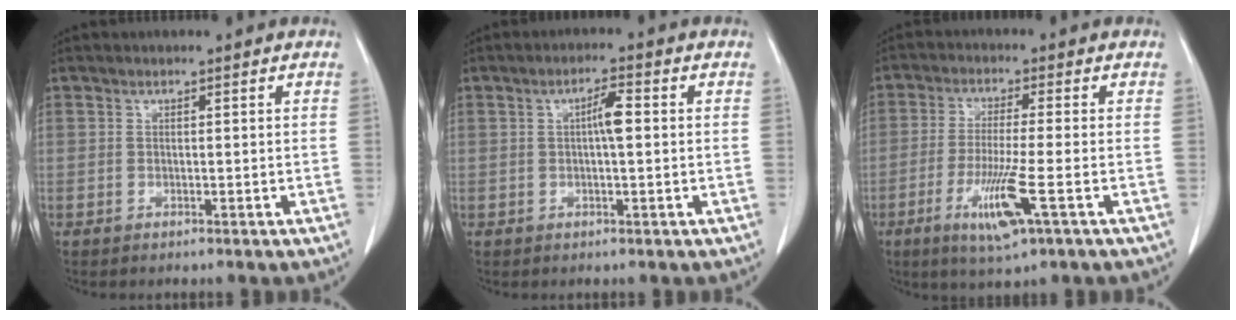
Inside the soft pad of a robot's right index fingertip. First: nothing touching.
{"total": 3.3, "force": [0.3, 0.4, 3.3], "torque": [-0.058, 0.006, 0.004]}
{"total": 8.7, "force": [-3.5, -0.1, 8.0], "torque": [-0.155, -0.024, -0.064]}